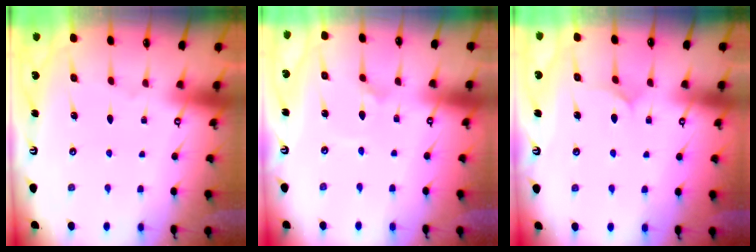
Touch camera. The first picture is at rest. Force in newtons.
{"total": 1.1, "press": 1.0, "slide": 0.2}
{"total": 4.6, "press": 4.5, "slide": 0.5}